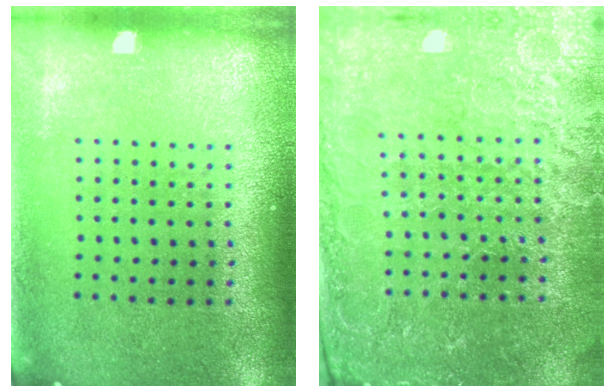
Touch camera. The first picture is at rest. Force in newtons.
{"total": 3.7, "press": 3.6, "slide": 1.0}